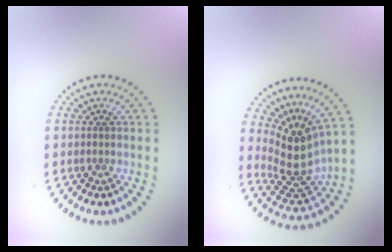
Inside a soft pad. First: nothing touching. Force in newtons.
{"total": 4.4, "press": 3.1, "slide": 3.1}